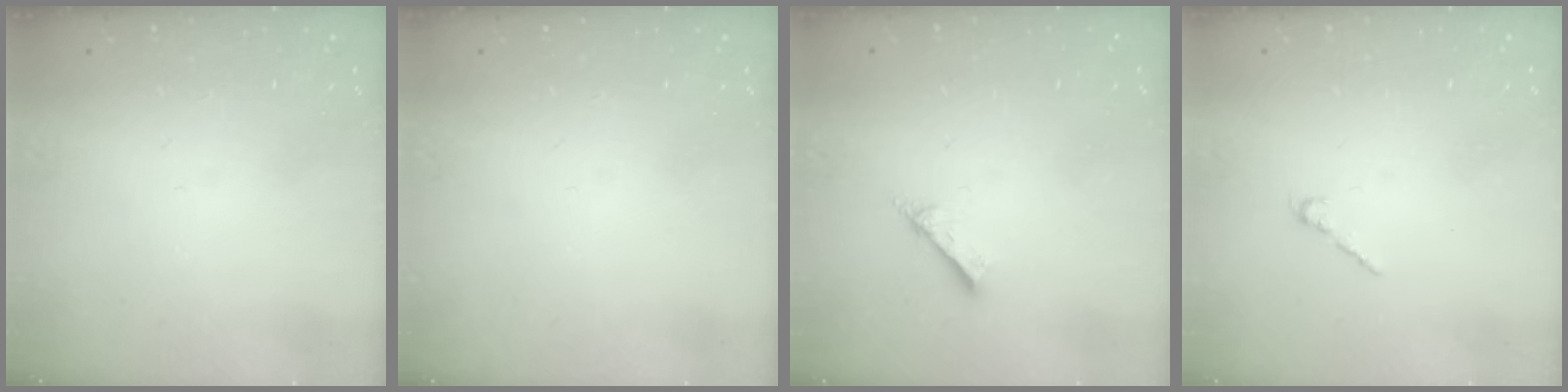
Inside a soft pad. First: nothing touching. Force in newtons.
{"total": 0.0}
{"total": 3.3, "press": 3.3, "slide": 0.0}
{"total": 2.1, "press": 2.0, "slide": 0.7}